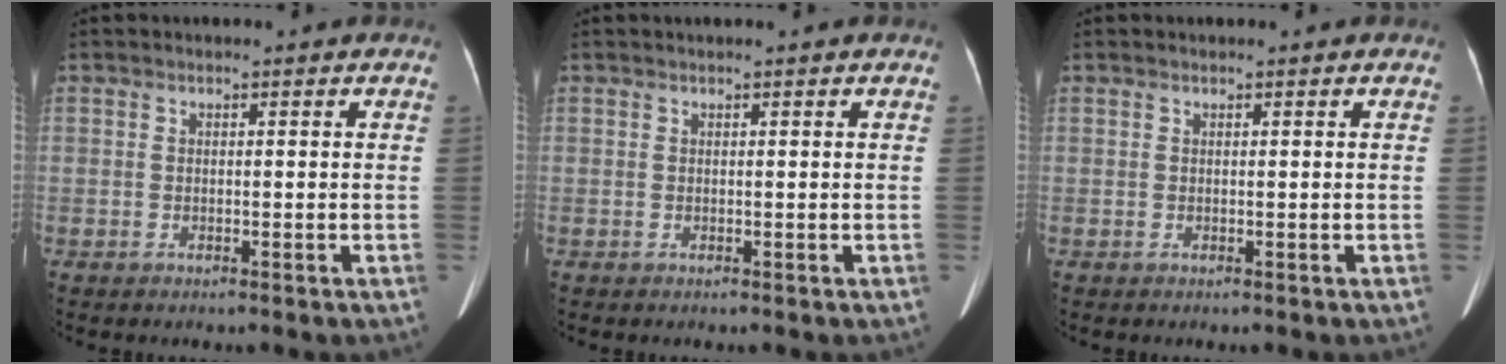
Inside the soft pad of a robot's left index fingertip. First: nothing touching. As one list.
[{"total": 0.5, "force": [0.4, -0.1, 0.3], "torque": [-0.006, 0.010, 0.009]}, {"total": 0.0}]